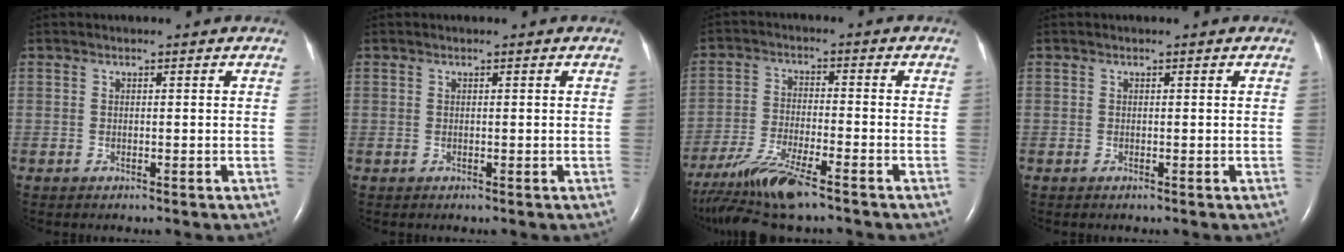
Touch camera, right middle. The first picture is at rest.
{"total": 0.0}
{"total": 10.9, "force": [-8.5, 0.9, 6.7], "torque": [-0.134, -0.031, -0.152]}
{"total": 0.0}